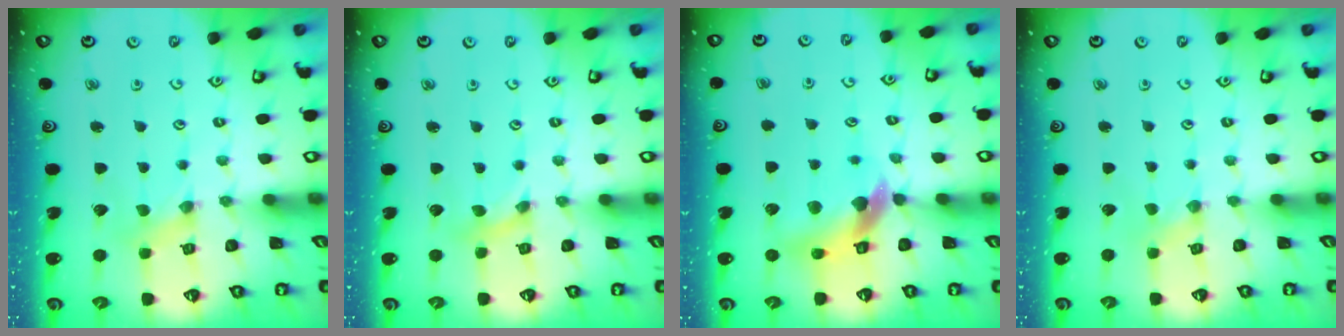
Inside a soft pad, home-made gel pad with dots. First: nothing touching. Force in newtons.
{"total": 1.1, "press": 1.1, "slide": 0.2}
{"total": 10.8, "press": 10.6, "slide": 1.7}
{"total": 0.0}